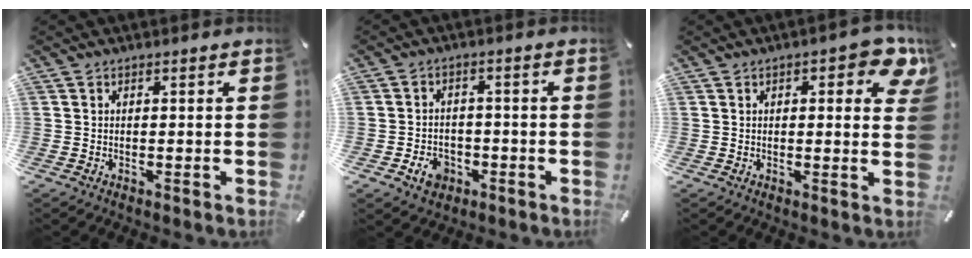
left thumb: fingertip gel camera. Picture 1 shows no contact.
{"total": 5.8, "force": [-2.4, 4.5, 2.6], "torque": [-0.061, 0.008, -0.046]}
{"total": 7.4, "force": [2.9, 3.0, 6.1], "torque": [-0.078, -0.005, 0.043]}